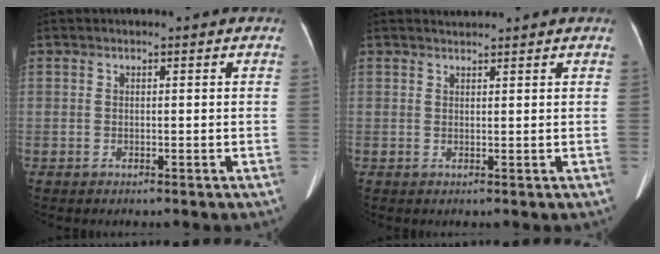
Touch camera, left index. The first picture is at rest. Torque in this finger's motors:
{"motor_torque": [0.50, -1.63, 0.00, -0.03]}